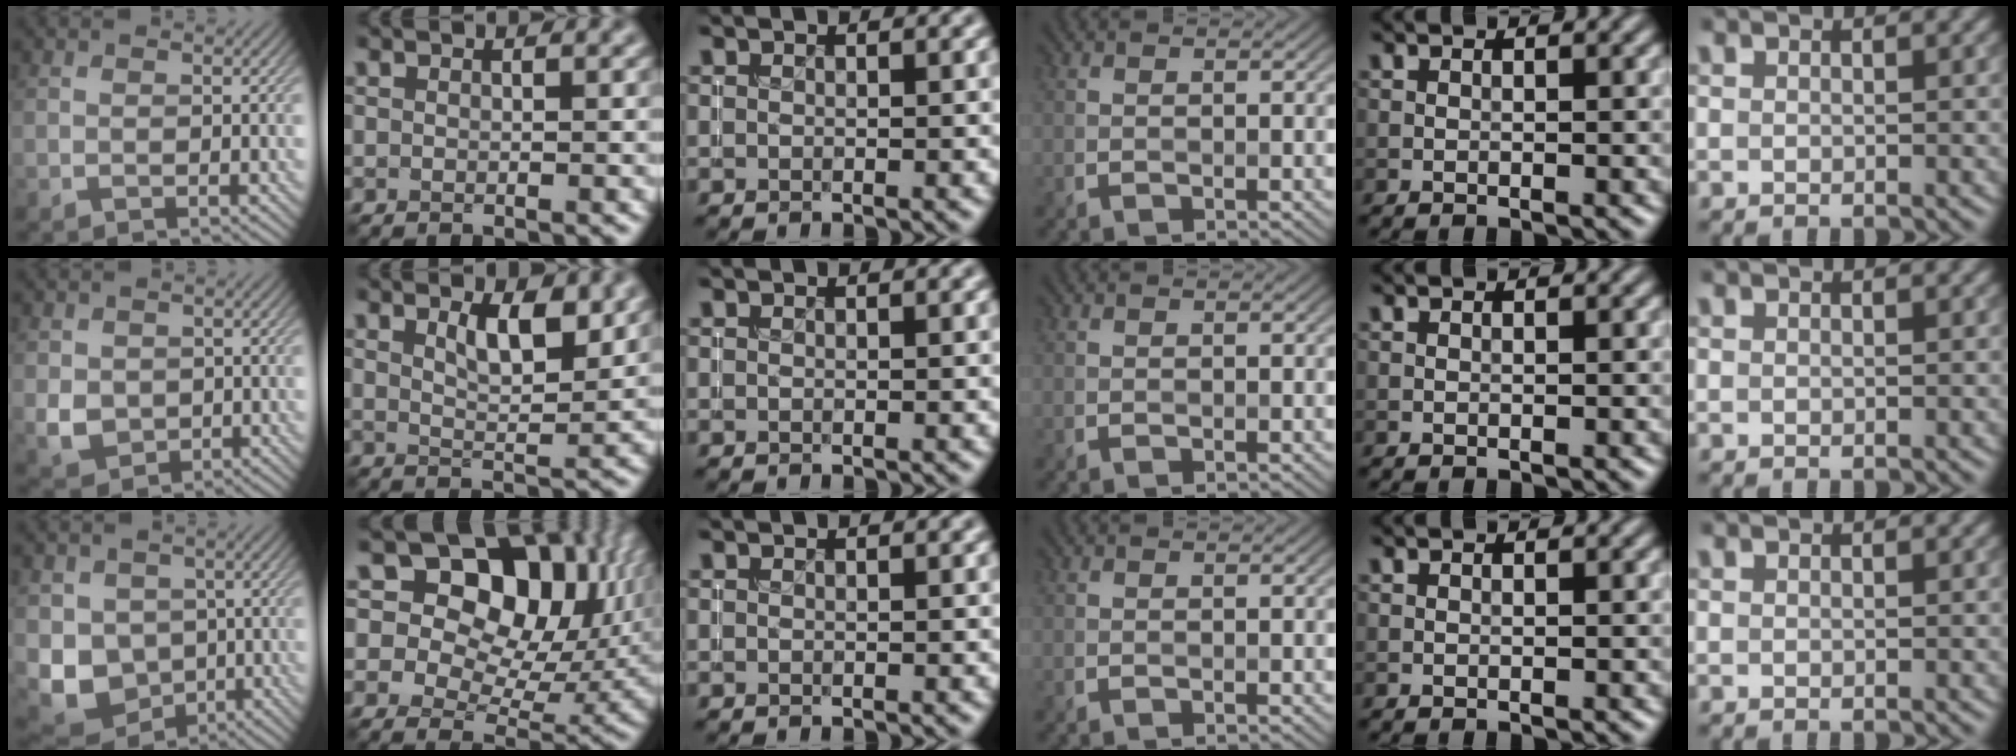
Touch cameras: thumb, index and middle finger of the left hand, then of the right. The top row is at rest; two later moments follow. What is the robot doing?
{"motion": "insert", "object": "coin"}